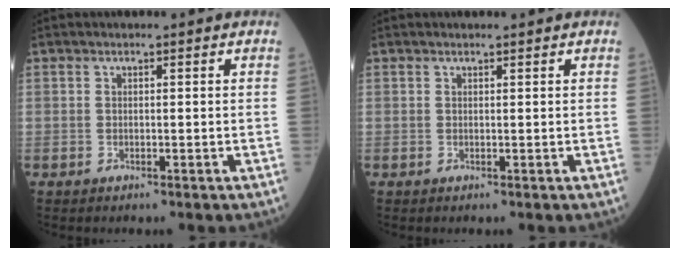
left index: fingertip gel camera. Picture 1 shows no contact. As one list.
[{"total": 0.5, "force": [0.5, 0.0, 0.1], "torque": [-0.006, 0.000, 0.008]}]